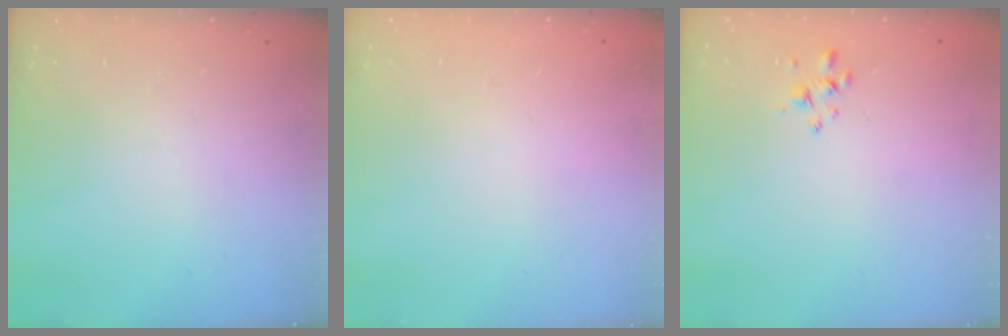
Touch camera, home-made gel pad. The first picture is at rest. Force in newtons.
{"total": 1.8, "press": 1.8, "slide": 0.2}
{"total": 2.6, "press": 2.5, "slide": 0.8}